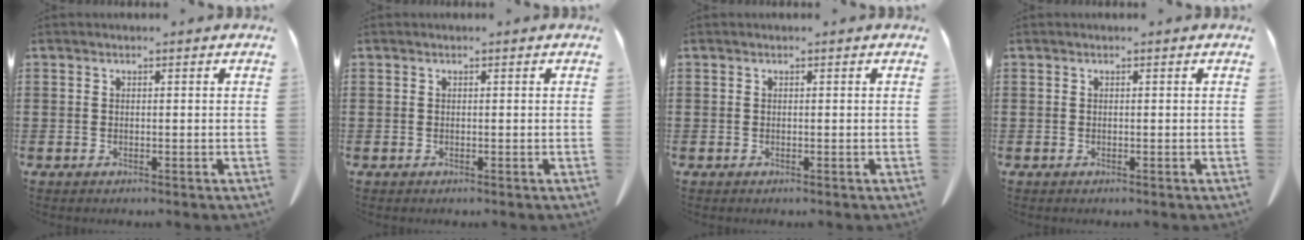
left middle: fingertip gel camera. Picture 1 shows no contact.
{"total": 0.0}
{"total": 0.0}
{"total": 0.0}